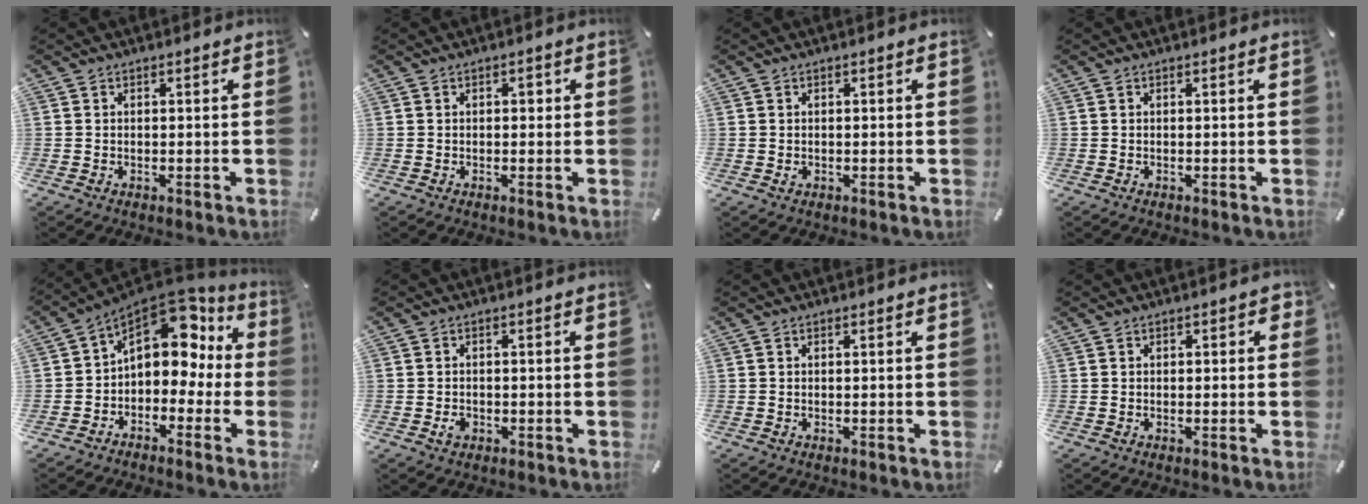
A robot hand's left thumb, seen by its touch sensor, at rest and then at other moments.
{"total": 1.5, "force": [0.2, 1.0, 1.0], "torque": [-0.013, 0.005, -0.001]}
{"total": 0.7, "force": [-0.1, 0.6, 0.3], "torque": [-0.006, 0.002, -0.003]}
{"total": 0.0}
{"total": 13.3, "force": [3.9, 9.1, 8.9], "torque": [-0.129, -0.029, 0.065]}
{"total": 2.0, "force": [-0.7, 1.5, 1.0], "torque": [-0.018, 0.004, -0.013]}
{"total": 0.0}
{"total": 1.2, "force": [-0.1, 0.8, 0.8], "torque": [-0.007, 0.003, -0.005]}